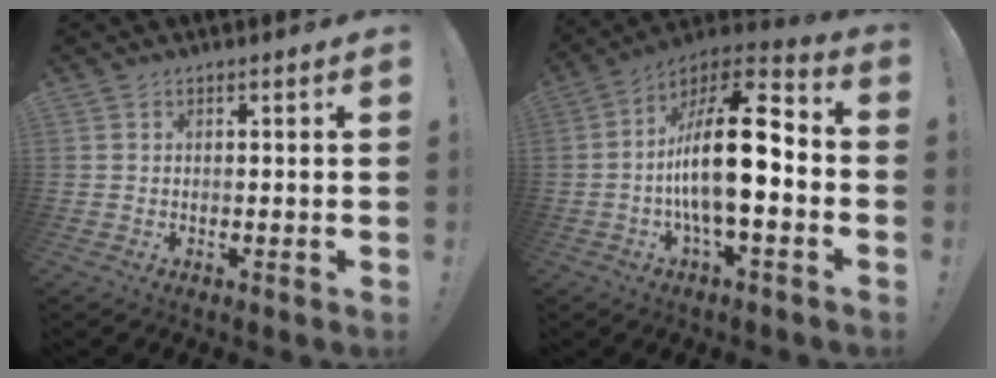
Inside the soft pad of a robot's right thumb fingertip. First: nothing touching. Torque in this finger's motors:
{"motor_torque": [2.29, 2.72, 1.58, -1.18, 0.64]}